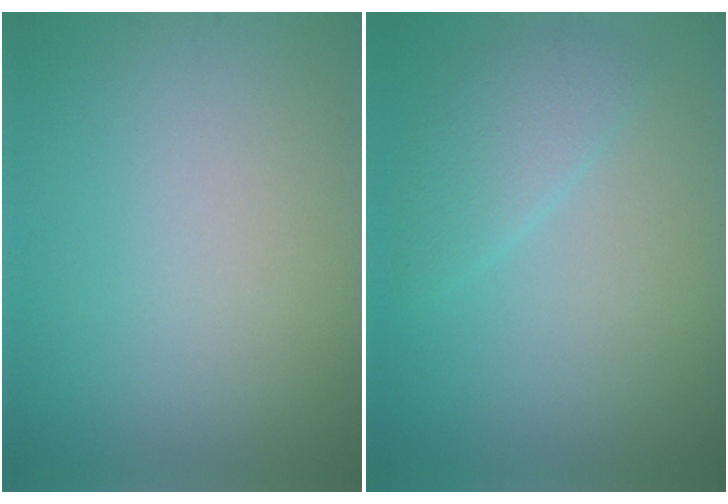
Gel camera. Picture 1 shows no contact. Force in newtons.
{"total": 2.3, "press": 2.3, "slide": 0.3}